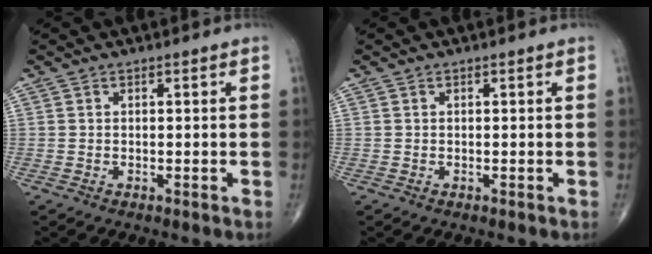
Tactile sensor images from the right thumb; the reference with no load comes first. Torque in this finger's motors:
{"motor_torque": [0.00, 0.00, -0.01, 0.01, 0.03]}